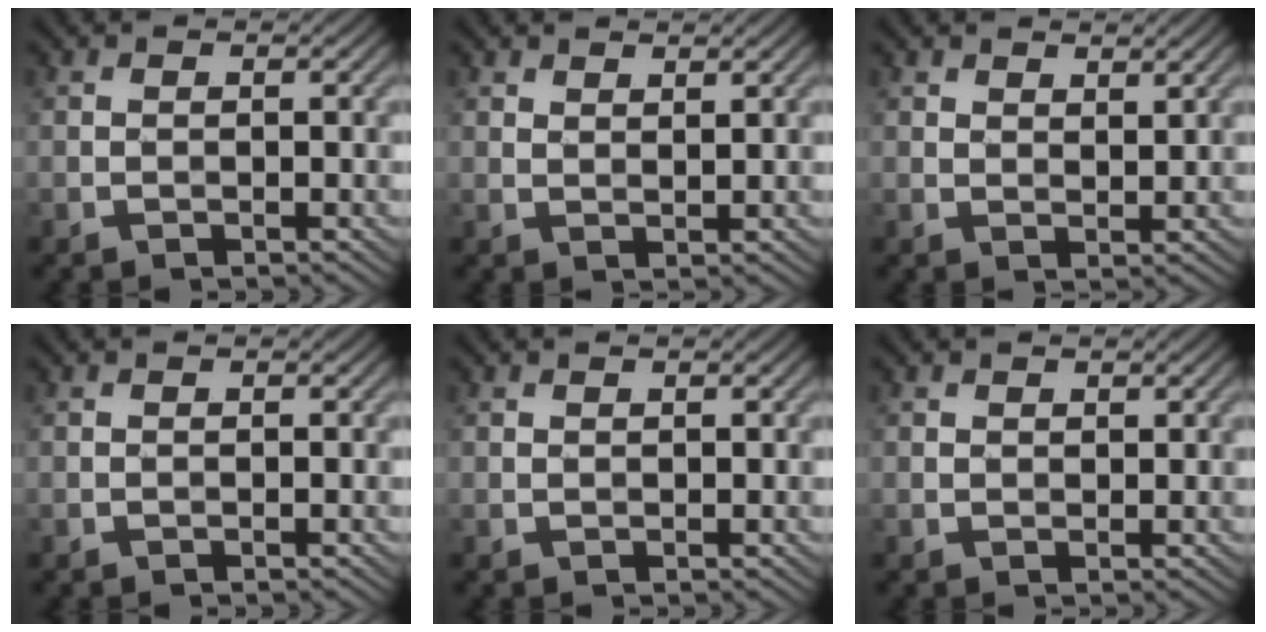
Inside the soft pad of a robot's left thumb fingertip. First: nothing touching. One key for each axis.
{"total": 2.5, "fx": 2.0, "fy": 0.8, "fz": 1.2, "tx": -0.018, "ty": -0.002, "tz": 0.040}
{"total": 3.2, "fx": 2.5, "fy": 1.3, "fz": 1.6, "tx": -0.027, "ty": -0.001, "tz": 0.049}
{"total": 0.0}
{"total": 0.6, "fx": 0.5, "fy": 0.3, "fz": 0.2, "tx": -0.004, "ty": 0.003, "tz": 0.014}
{"total": 1.3, "fx": 0.9, "fy": 0.7, "fz": 0.5, "tx": -0.007, "ty": 0.003, "tz": 0.021}